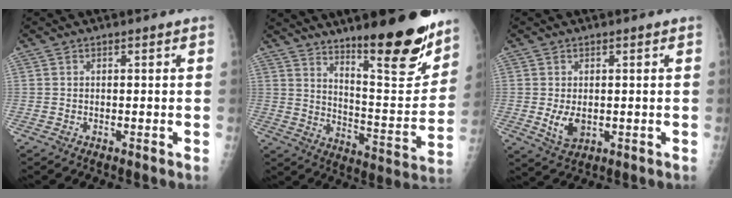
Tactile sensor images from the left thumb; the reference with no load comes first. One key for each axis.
{"total": 20.3, "fx": 14.2, "fy": 4.5, "fz": 13.8, "tx": -0.166, "ty": -0.104, "tz": 0.223}
{"total": 4.4, "fx": -0.3, "fy": 2.9, "fz": 3.3, "tx": -0.056, "ty": -0.010, "tz": 0.004}